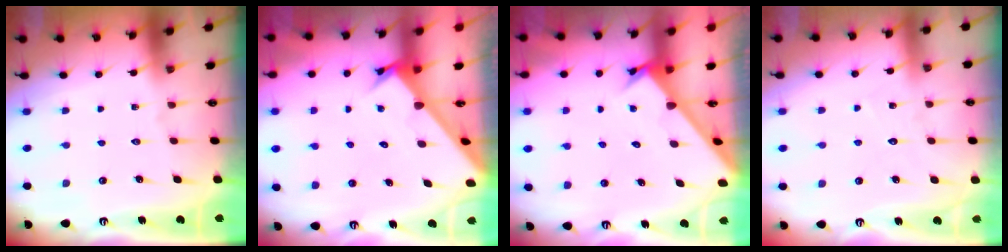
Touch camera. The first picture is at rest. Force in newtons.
{"total": 2.4, "press": 2.4, "slide": 0.2}
{"total": 2.6, "press": 2.6, "slide": 0.3}
{"total": 5.3, "press": 5.3, "slide": 0.5}